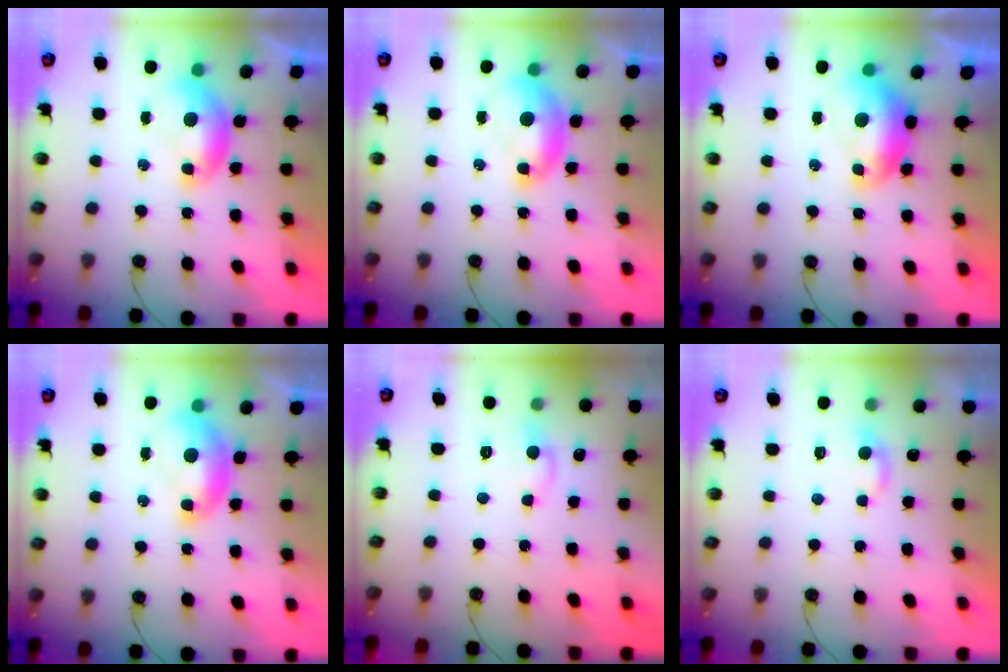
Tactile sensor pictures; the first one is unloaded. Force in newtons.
{"total": 1.5, "press": 1.4, "slide": 0.6}
{"total": 1.6, "press": 1.5, "slide": 0.6}
{"total": 1.5, "press": 1.4, "slide": 0.6}
{"total": 2.7, "press": 2.7, "slide": 0.6}
{"total": 2.2, "press": 2.2, "slide": 0.5}